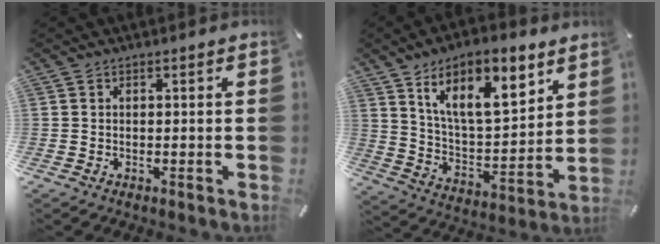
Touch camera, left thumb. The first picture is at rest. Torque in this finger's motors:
{"motor_torque": [2.52, 2.49, 1.37, -1.40, 0.20]}